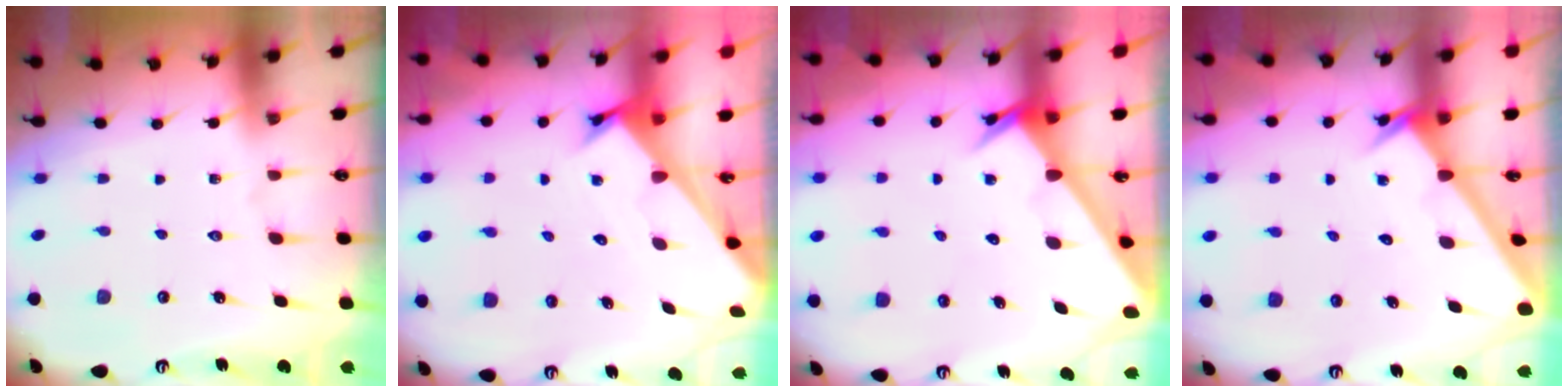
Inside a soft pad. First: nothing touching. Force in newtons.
{"total": 2.3, "press": 2.3, "slide": 0.2}
{"total": 3.8, "press": 3.7, "slide": 0.2}
{"total": 2.6, "press": 2.6, "slide": 0.1}